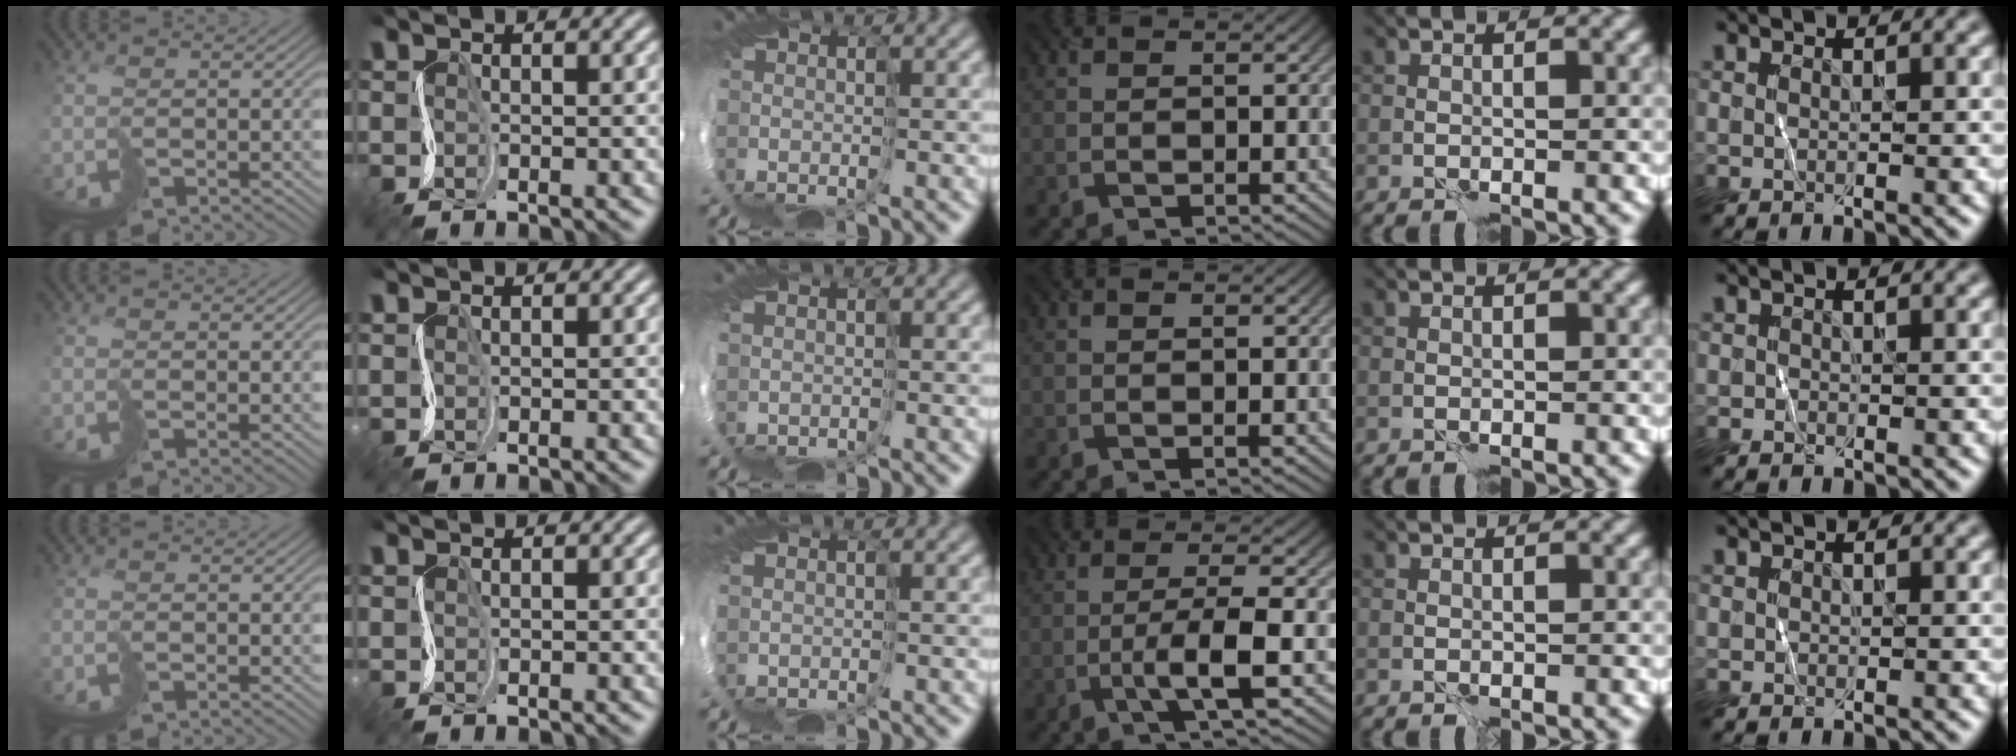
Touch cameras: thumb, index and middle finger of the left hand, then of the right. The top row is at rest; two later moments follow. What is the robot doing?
{"motion": "cut", "object": "tissue"}